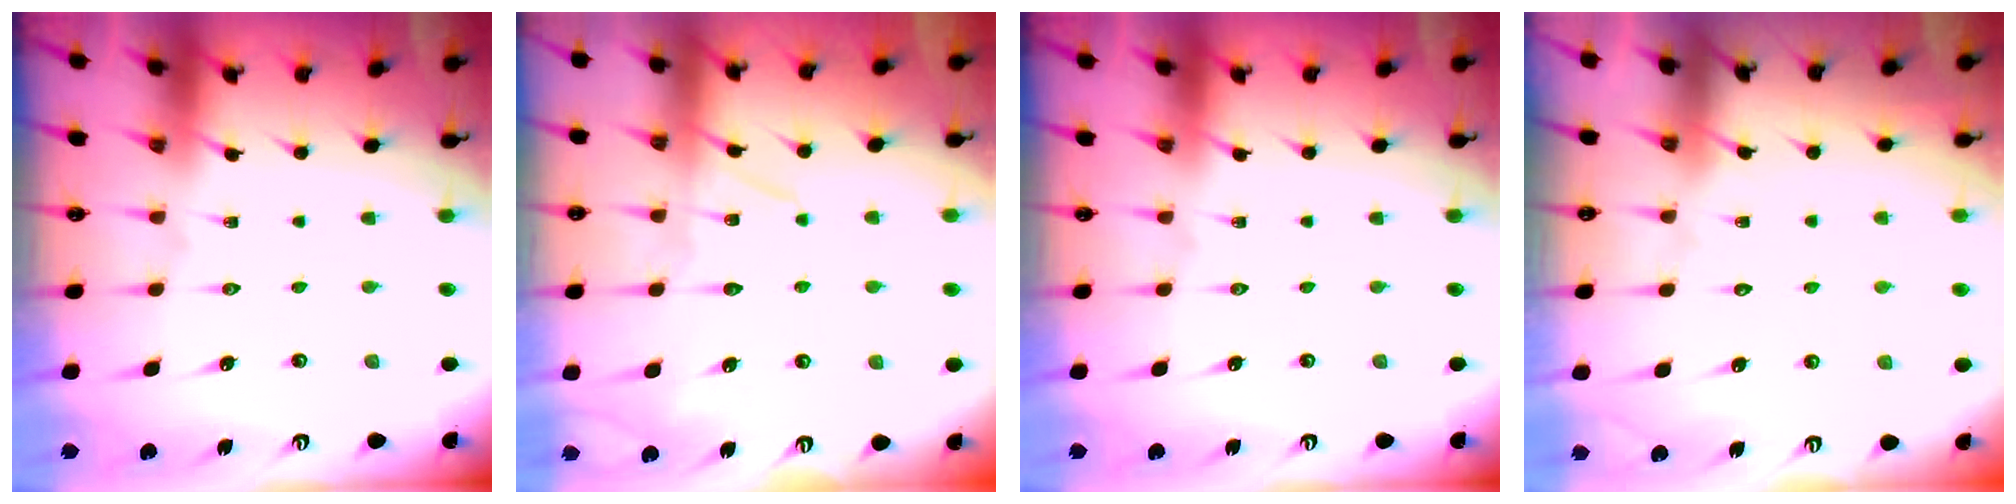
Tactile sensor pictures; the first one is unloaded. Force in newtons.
{"total": 8.4, "press": 8.3, "slide": 0.6}
{"total": 0.0}
{"total": 2.9, "press": 2.9, "slide": 0.4}